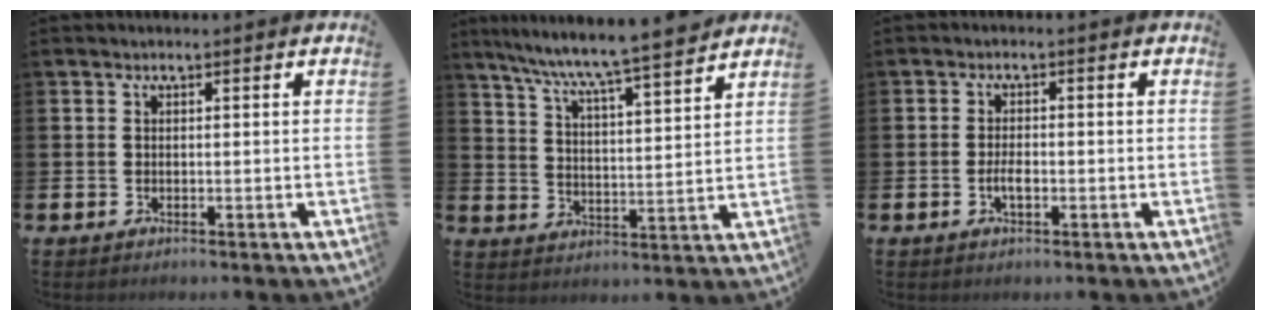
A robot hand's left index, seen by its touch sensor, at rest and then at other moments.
{"total": 7.7, "force": [7.3, -0.4, 2.4], "torque": [-0.077, -0.055, 0.126]}
{"total": 2.0, "force": [-0.6, 0.9, 1.7], "torque": [-0.028, 0.000, -0.012]}